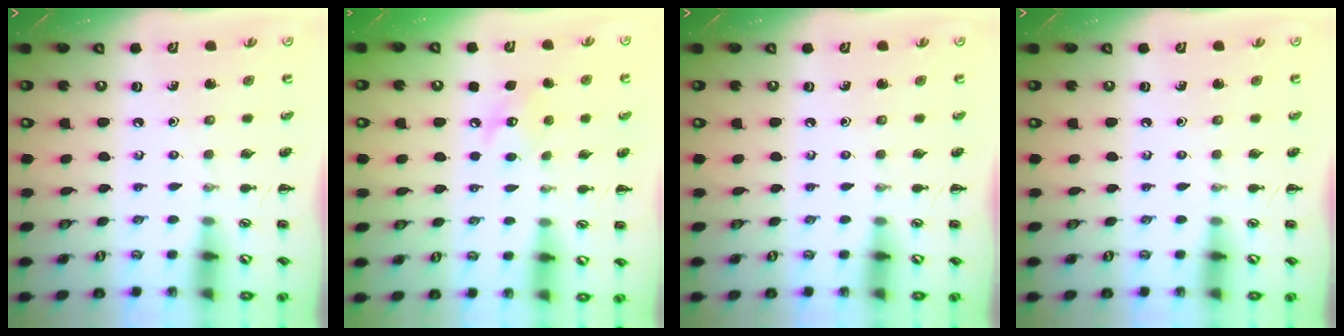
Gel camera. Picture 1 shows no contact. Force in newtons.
{"total": 6.8, "press": 6.7, "slide": 0.6}
{"total": 0.0}
{"total": 0.0}